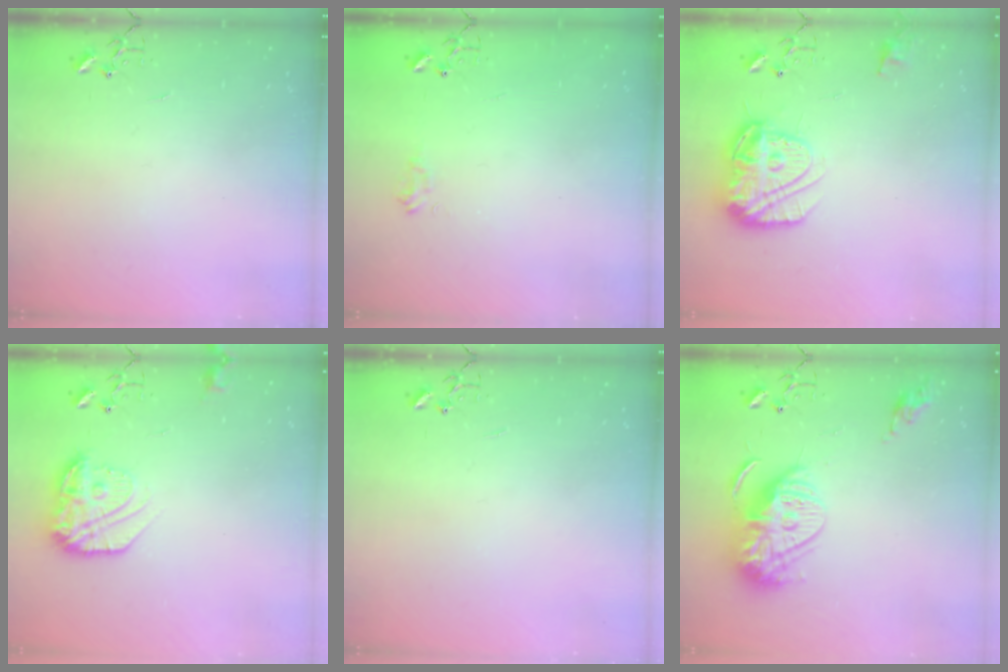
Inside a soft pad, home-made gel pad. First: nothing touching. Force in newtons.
{"total": 6.3, "press": 6.3, "slide": 0.8}
{"total": 15.6, "press": 15.5, "slide": 1.6}
{"total": 15.1, "press": 15.0, "slide": 1.0}
{"total": 0.0}
{"total": 15.5, "press": 15.4, "slide": 1.4}